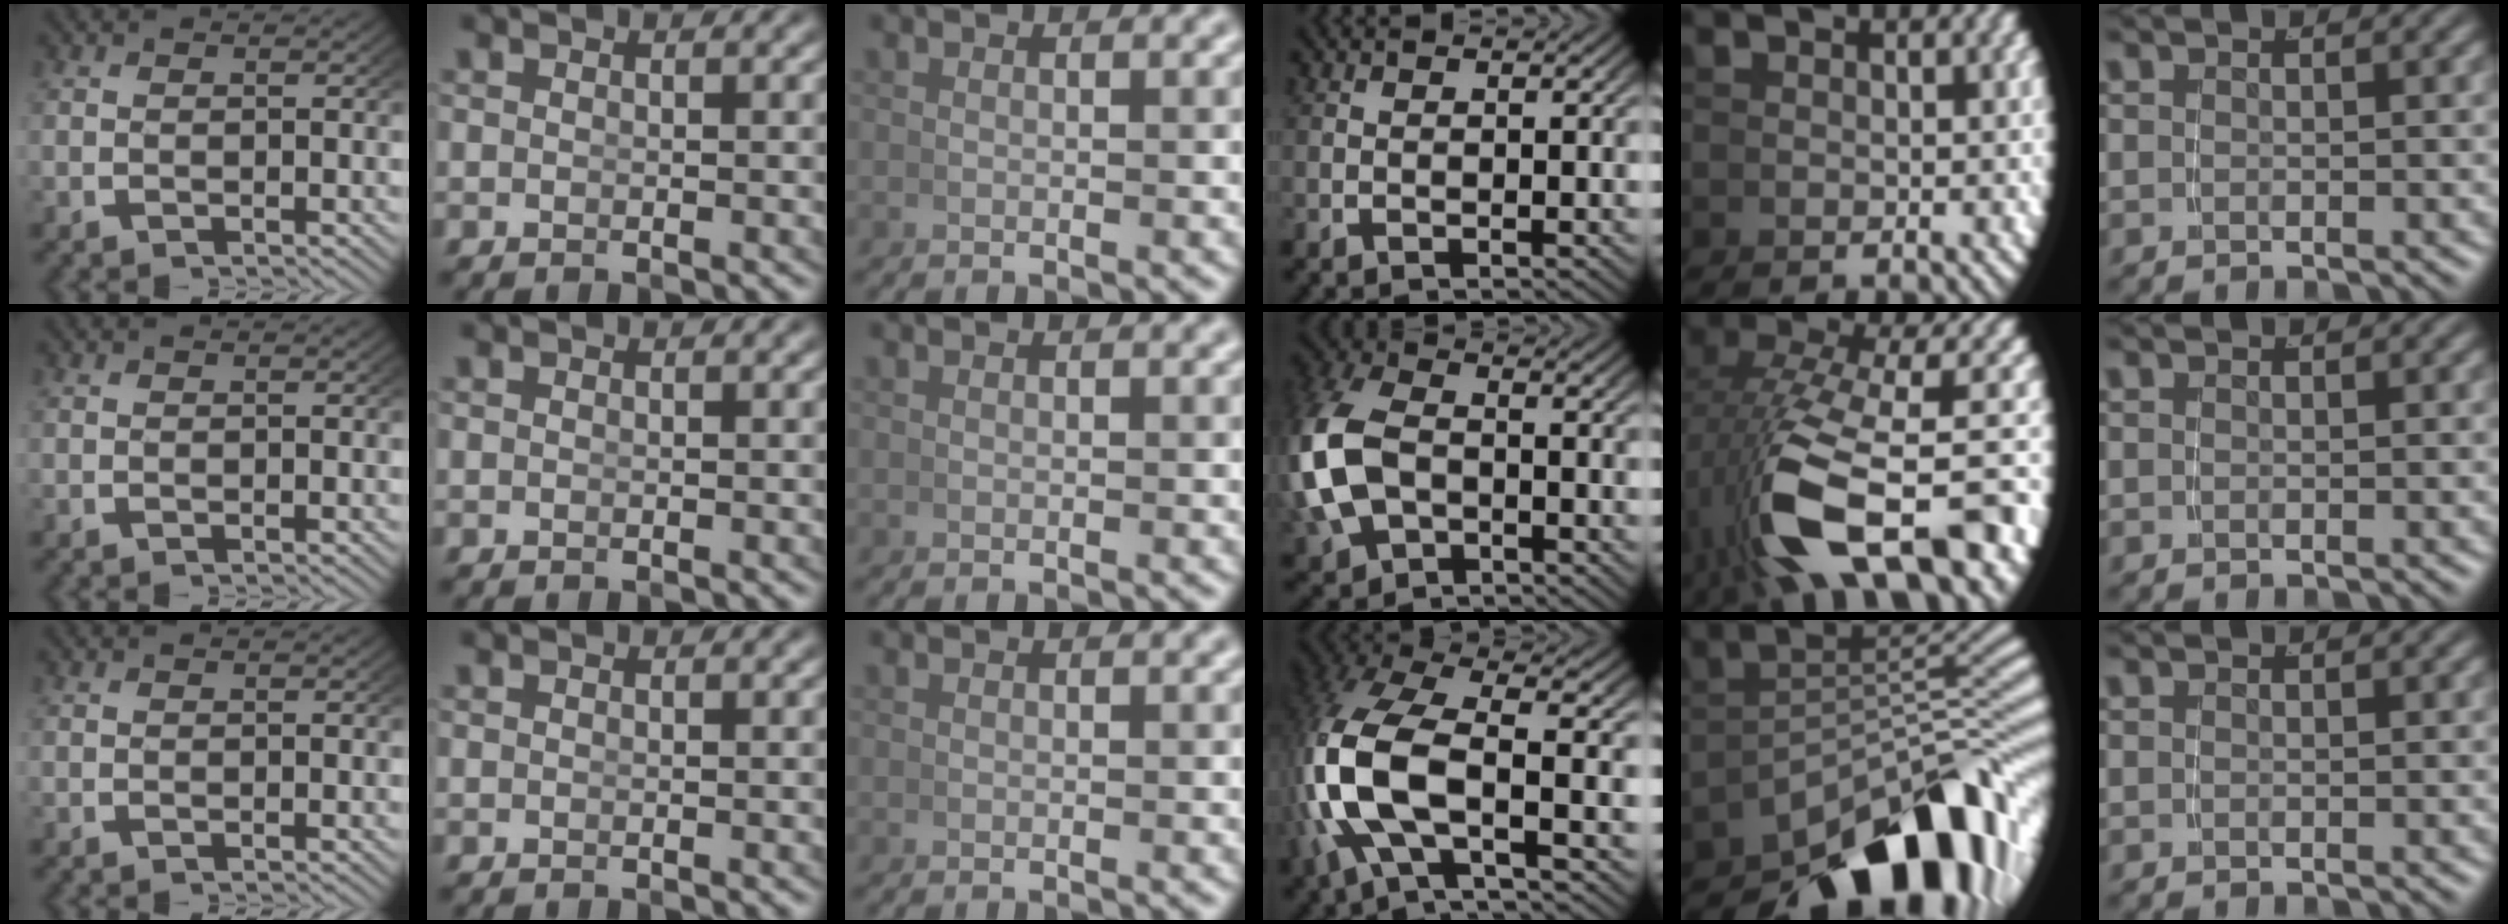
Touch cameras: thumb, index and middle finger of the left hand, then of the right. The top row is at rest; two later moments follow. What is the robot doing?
{"motion": "grasp_and_lifting", "object": "coin"}